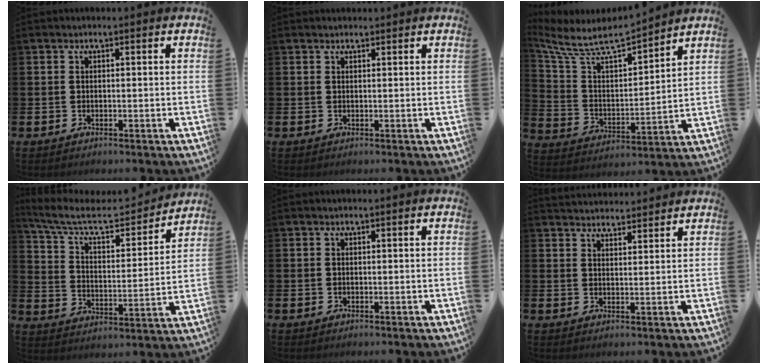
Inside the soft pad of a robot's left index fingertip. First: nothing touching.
{"total": 0.7, "force": [0.7, 0.2, 0.1], "torque": [0.009, -0.003, 0.010]}
{"total": 7.3, "force": [6.7, 2.0, 2.2], "torque": [-0.084, -0.053, 0.113]}
{"total": 8.5, "force": [7.2, 2.7, 3.6], "torque": [-0.108, -0.042, 0.121]}
{"total": 0.0}
{"total": 3.4, "force": [3.4, 0.6, -0.1], "torque": [-0.003, -0.018, 0.063]}